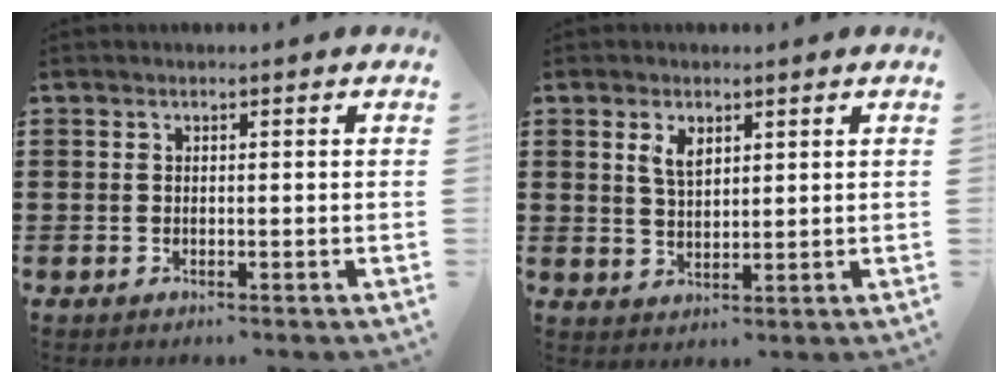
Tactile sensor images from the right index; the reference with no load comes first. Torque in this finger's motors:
{"motor_torque": [0.47, 0.07, 0.27, 0.04]}